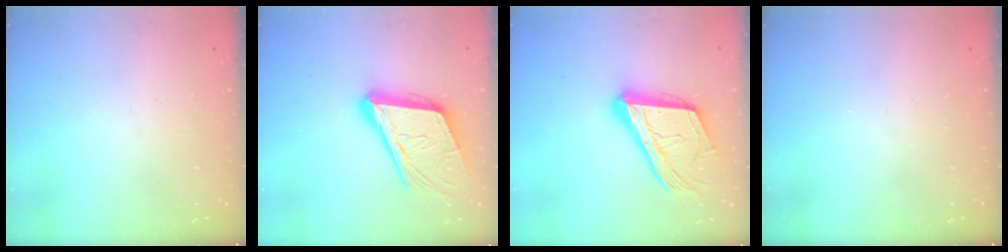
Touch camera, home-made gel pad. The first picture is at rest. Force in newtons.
{"total": 20.1, "press": 19.6, "slide": 4.5}
{"total": 21.0, "press": 20.8, "slide": 2.7}
{"total": 0.0}